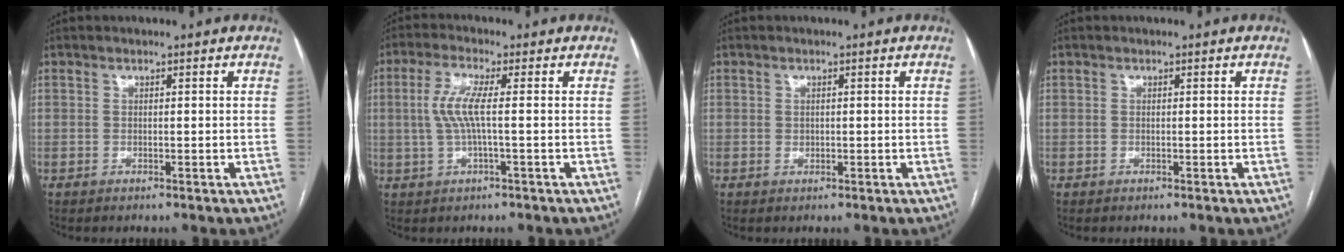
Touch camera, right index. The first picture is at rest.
{"total": 5.2, "force": [0.3, 0.6, 5.2], "torque": [-0.116, 0.009, 0.004]}
{"total": 0.7, "force": [0.0, 0.6, 0.3], "torque": [-0.002, 0.001, 0.002]}
{"total": 0.0}